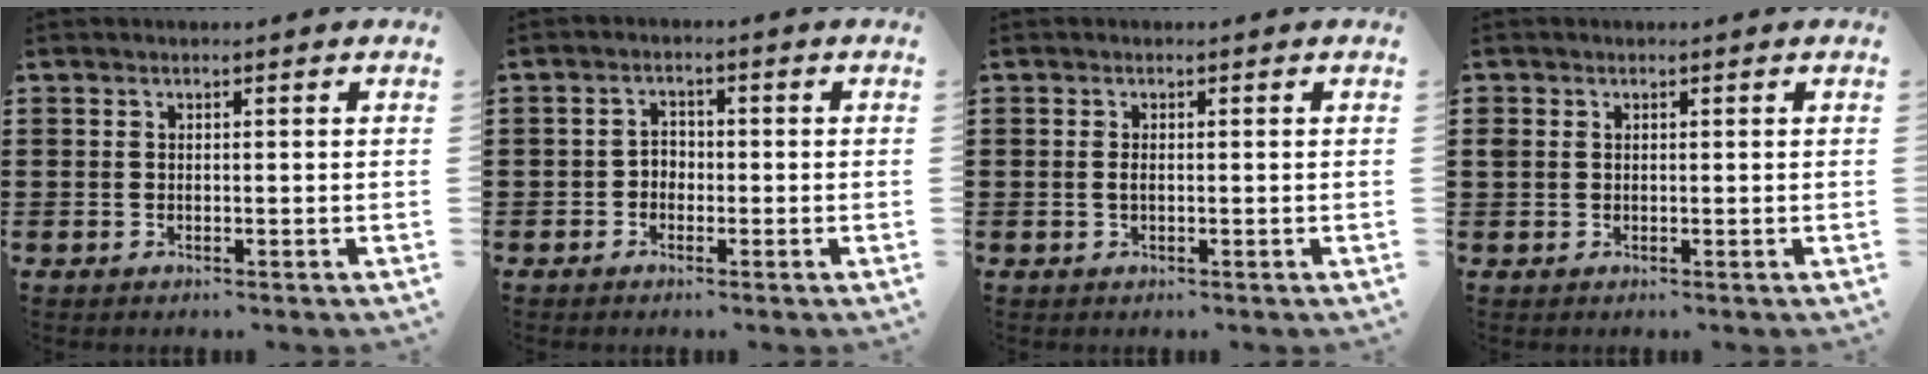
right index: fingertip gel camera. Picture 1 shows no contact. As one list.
[{"total": 1.8, "force": [-1.0, 1.3, 0.7], "torque": [-0.018, 0.005, -0.023]}, {"total": 0.9, "force": [0.0, 0.3, 0.9], "torque": [-0.019, 0.000, -0.001]}, {"total": 1.1, "force": [0.3, 1.0, 0.4], "torque": [-0.010, 0.007, 0.006]}]